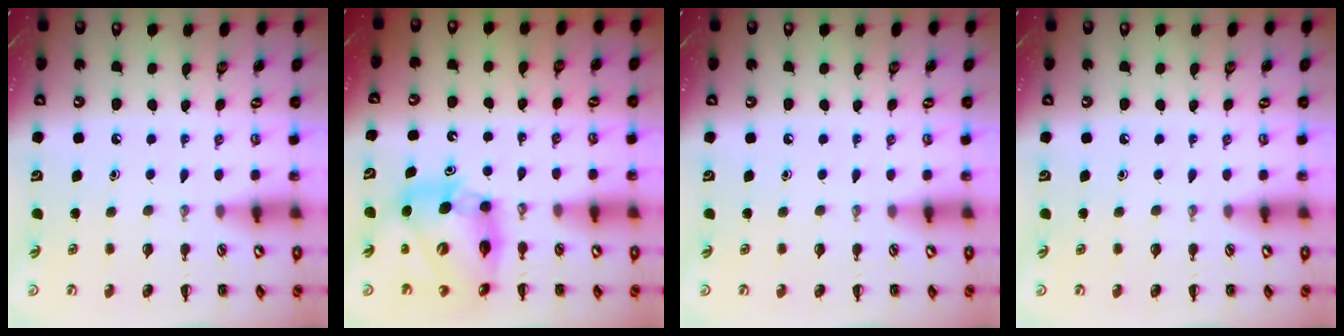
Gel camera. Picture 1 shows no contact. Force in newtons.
{"total": 11.9, "press": 11.4, "slide": 3.4}
{"total": 0.0}
{"total": 0.0}